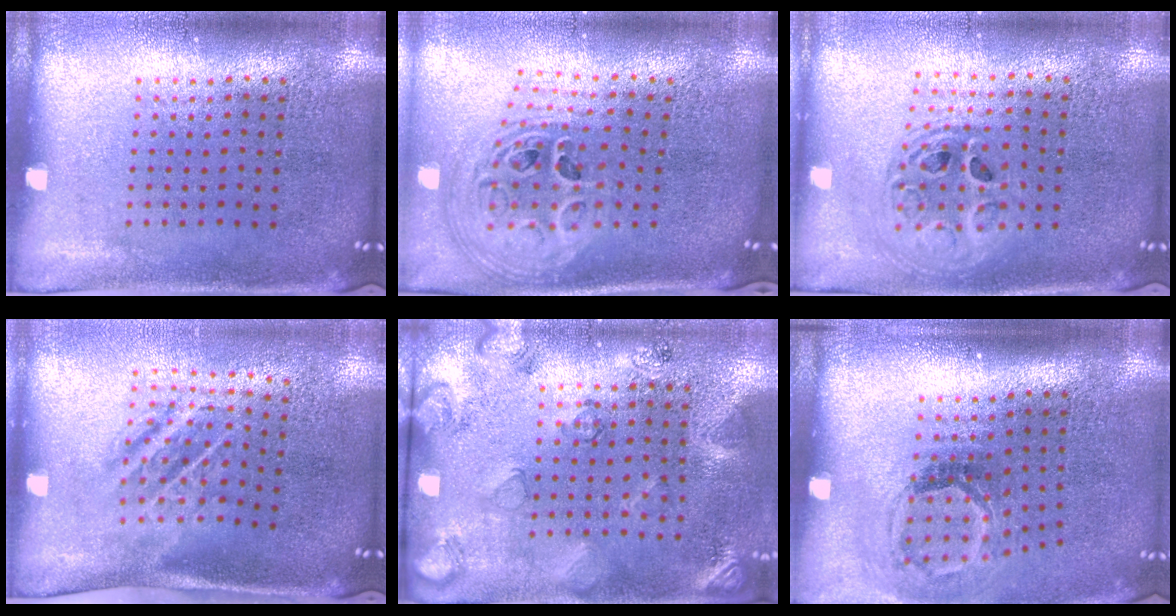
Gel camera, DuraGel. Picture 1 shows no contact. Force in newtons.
{"total": 2.7, "press": 2.0, "slide": 1.8}
{"total": 1.8, "press": 1.5, "slide": 1.0}
{"total": 1.8, "press": 1.2, "slide": 1.4}
{"total": 2.5, "press": 2.0, "slide": 1.5}
{"total": 1.9, "press": 1.2, "slide": 1.4}